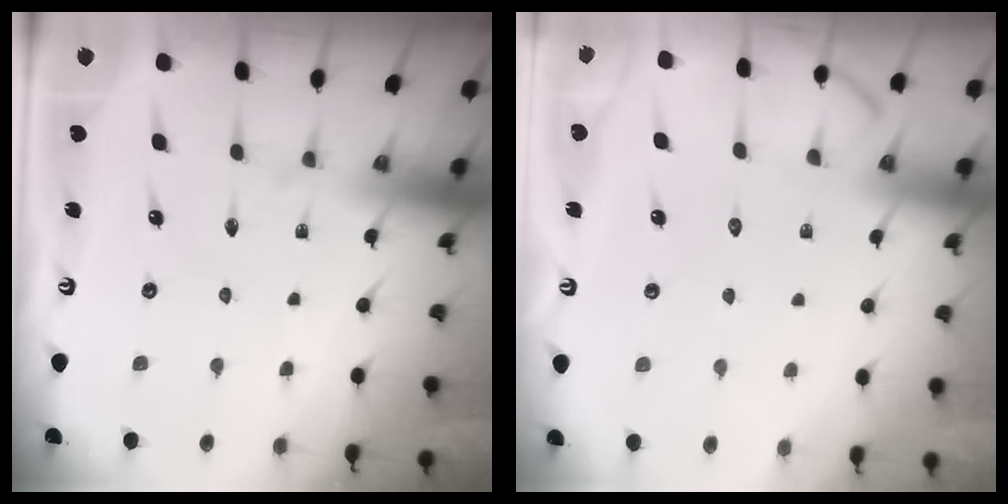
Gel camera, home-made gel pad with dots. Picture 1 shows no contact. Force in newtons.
{"total": 4.6, "press": 4.5, "slide": 0.6}